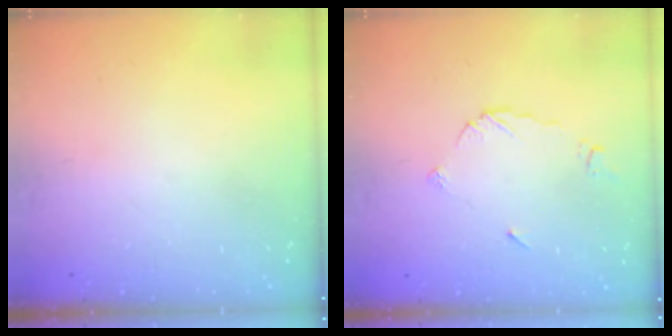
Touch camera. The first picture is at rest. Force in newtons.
{"total": 5.5, "press": 5.5, "slide": 0.3}